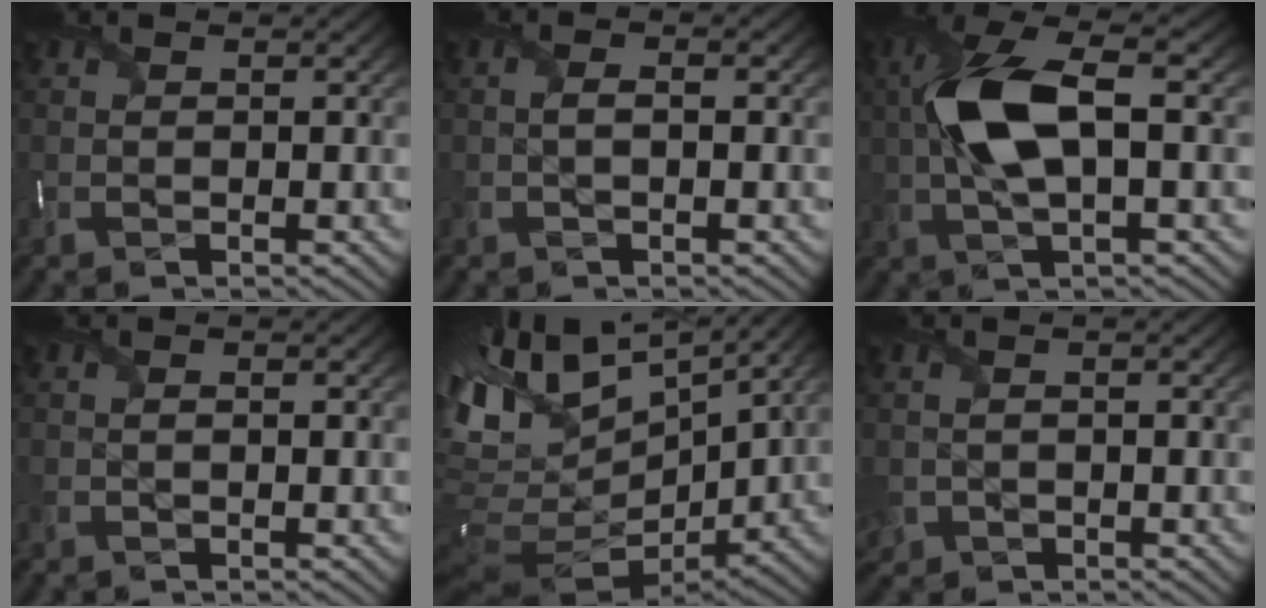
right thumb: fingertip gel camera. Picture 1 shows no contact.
{"total": 1.7, "force": [-0.2, 0.5, 1.6], "torque": [-0.037, 0.000, -0.005]}
{"total": 11.4, "force": [1.2, 4.5, 10.4], "torque": [-0.230, 0.015, 0.020]}
{"total": 0.9, "force": [-0.2, 0.4, 0.8], "torque": [-0.017, -0.002, -0.001]}
{"total": 15.0, "force": [5.2, 7.6, 11.8], "torque": [-0.240, 0.016, 0.118]}
{"total": 1.9, "force": [-0.7, 1.6, 0.7], "torque": [-0.020, -0.008, -0.012]}